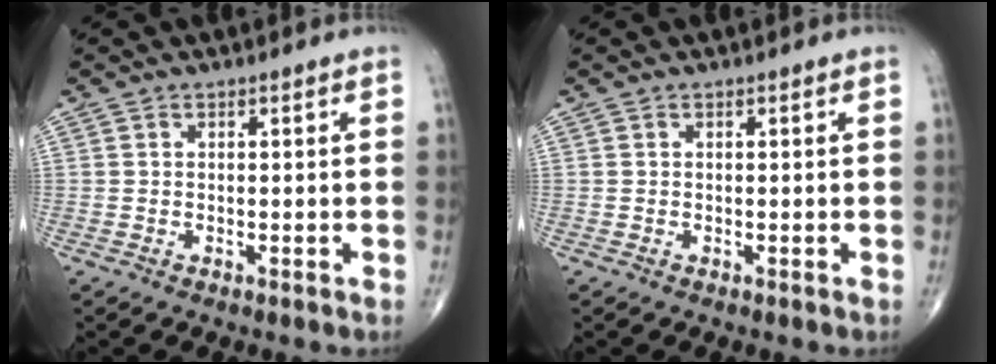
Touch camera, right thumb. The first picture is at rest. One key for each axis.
{"total": 0.0}